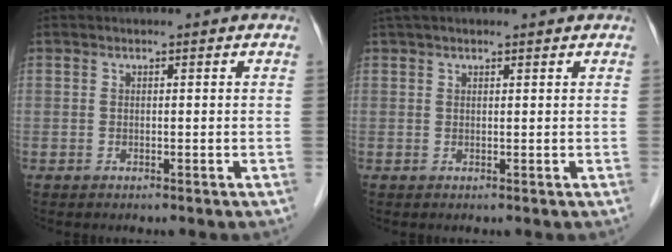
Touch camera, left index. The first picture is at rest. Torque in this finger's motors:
{"motor_torque": [0.65, -0.66, 0.36, 0.07]}